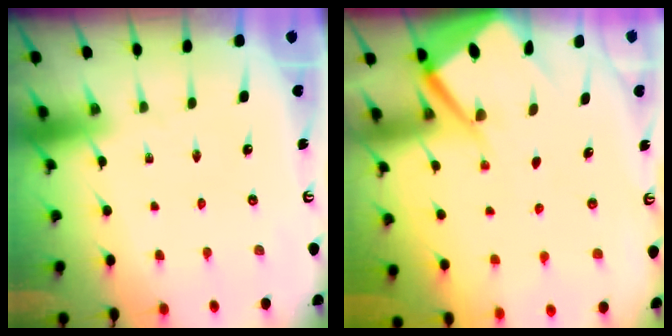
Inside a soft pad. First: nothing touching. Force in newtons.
{"total": 8.3, "press": 8.2, "slide": 0.9}